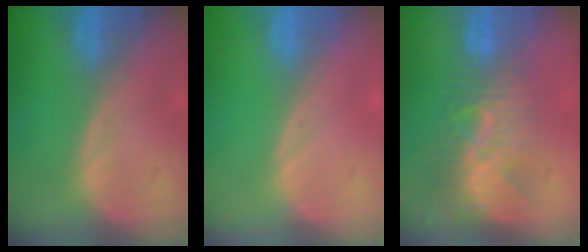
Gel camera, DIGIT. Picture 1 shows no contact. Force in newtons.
{"total": 0.0}
{"total": 9.0, "press": 7.7, "slide": 4.6}